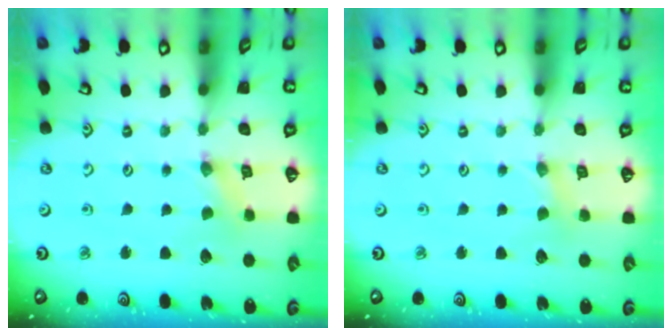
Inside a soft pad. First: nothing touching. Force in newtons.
{"total": 2.5, "press": 2.5, "slide": 0.4}